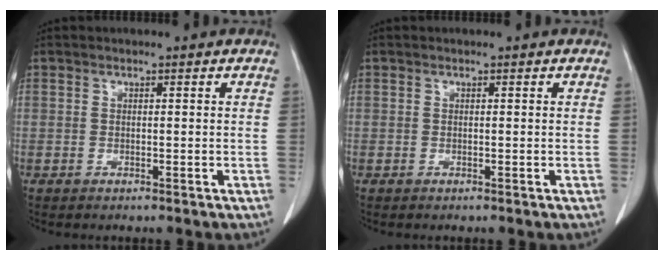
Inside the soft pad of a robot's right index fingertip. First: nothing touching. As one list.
[{"total": 0.0}]